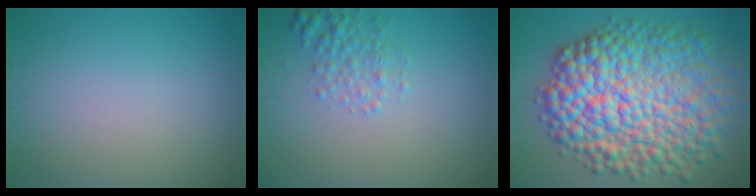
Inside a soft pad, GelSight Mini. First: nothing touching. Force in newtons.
{"total": 2.0, "press": 2.0, "slide": 0.1}
{"total": 14.6, "press": 14.6, "slide": 0.1}